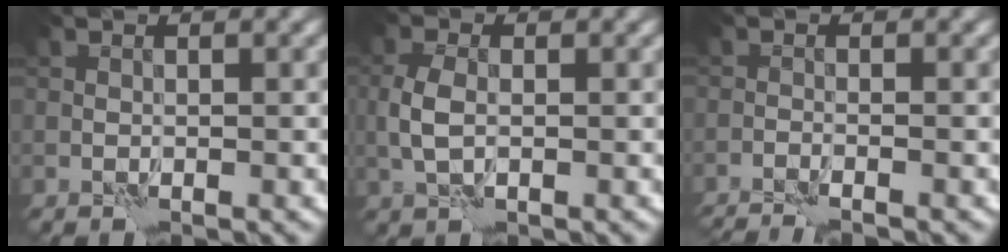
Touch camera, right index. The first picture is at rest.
{"total": 2.5, "force": [0.0, 1.4, 2.1], "torque": [-0.051, 0.001, -0.002]}
{"total": 3.0, "force": [-2.8, 0.1, 1.2], "torque": [-0.025, -0.004, -0.047]}